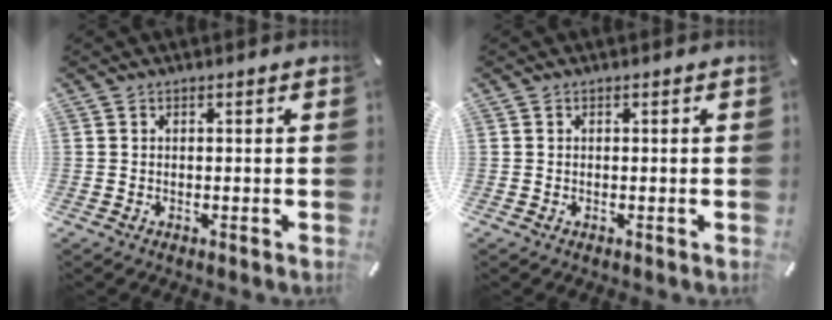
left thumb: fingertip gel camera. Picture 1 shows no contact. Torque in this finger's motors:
{"motor_torque": [0.02, 0.02, 0.04, 0.06, 0.00]}